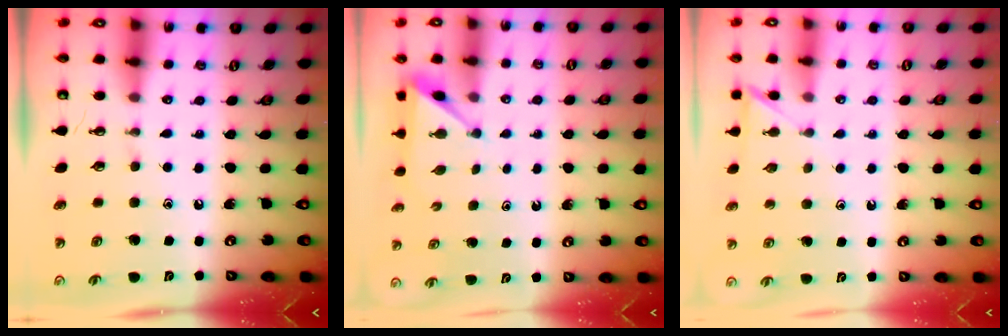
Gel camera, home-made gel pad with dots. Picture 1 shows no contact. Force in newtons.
{"total": 2.7, "press": 2.7, "slide": 0.3}
{"total": 3.2, "press": 3.2, "slide": 0.5}